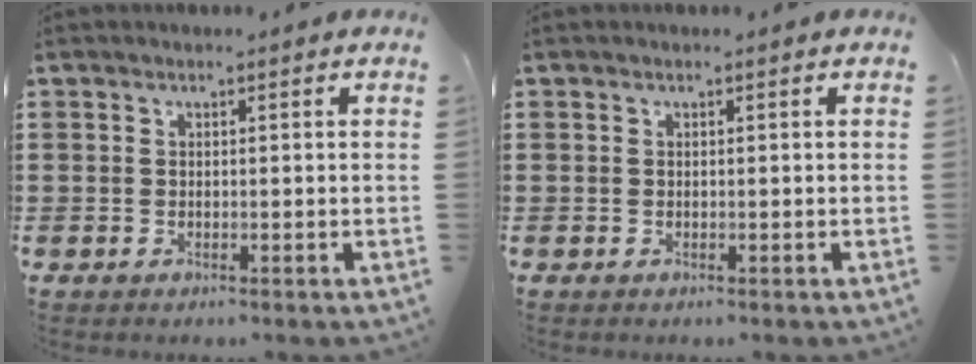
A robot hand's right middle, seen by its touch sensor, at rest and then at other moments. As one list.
[{"total": 0.0}]